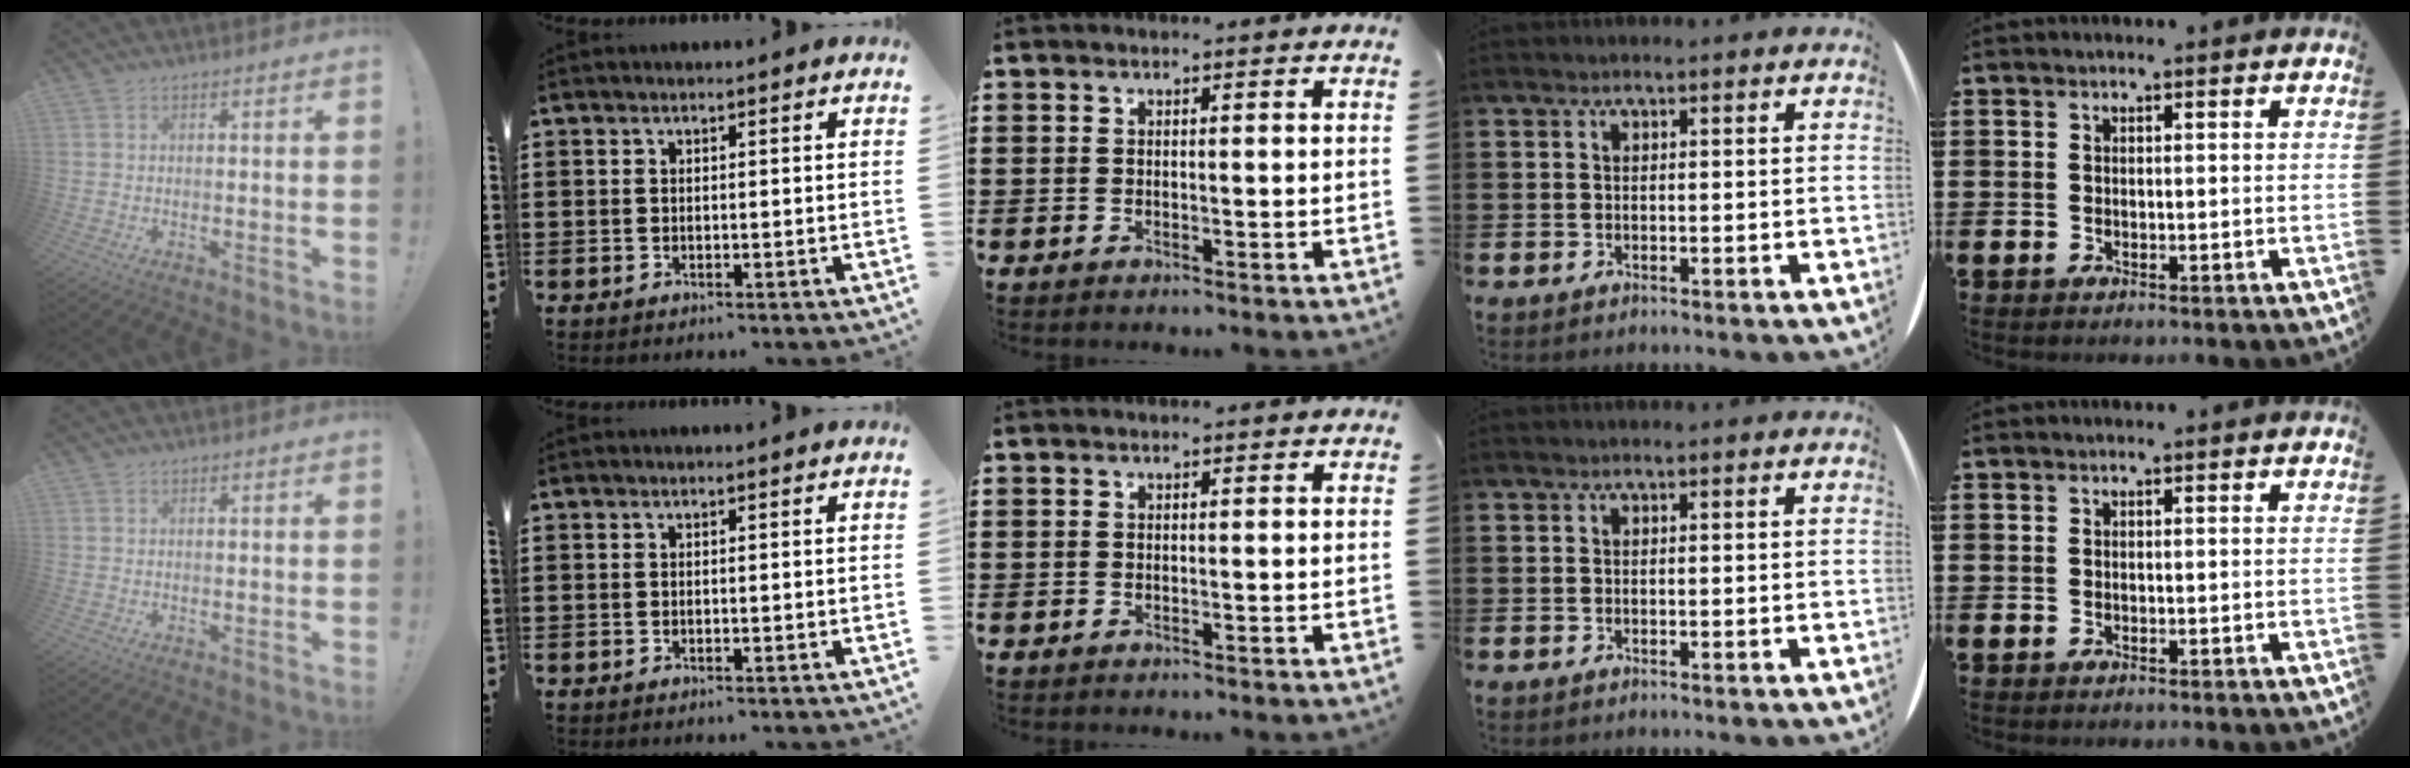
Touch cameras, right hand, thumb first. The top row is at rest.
{}